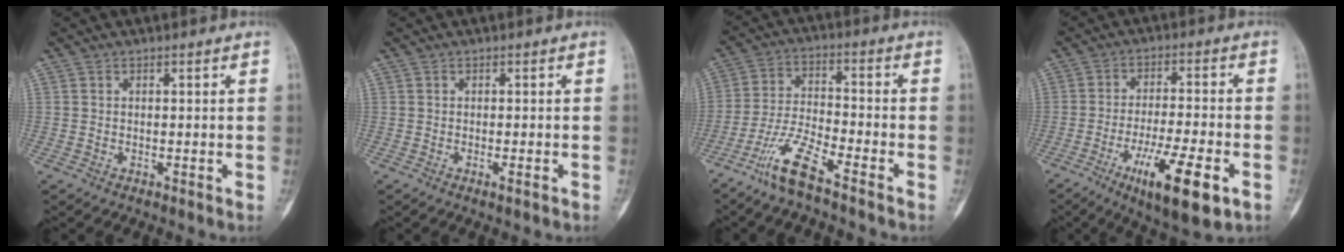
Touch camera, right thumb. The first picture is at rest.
{"total": 1.2, "force": [-0.6, 0.2, 1.1], "torque": [-0.018, -0.002, -0.009]}
{"total": 9.0, "force": [-6.6, 1.1, 6.1], "torque": [-0.140, 0.028, -0.138]}
{"total": 14.4, "force": [-6.4, 3.6, 12.3], "torque": [-0.212, 0.011, -0.098]}